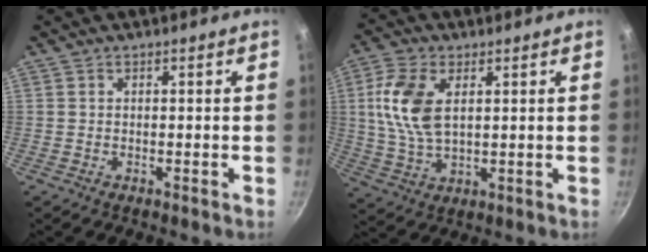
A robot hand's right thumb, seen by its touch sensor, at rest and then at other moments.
{"total": 11.1, "force": [2.6, 6.2, 8.9], "torque": [-0.178, -0.004, 0.053]}